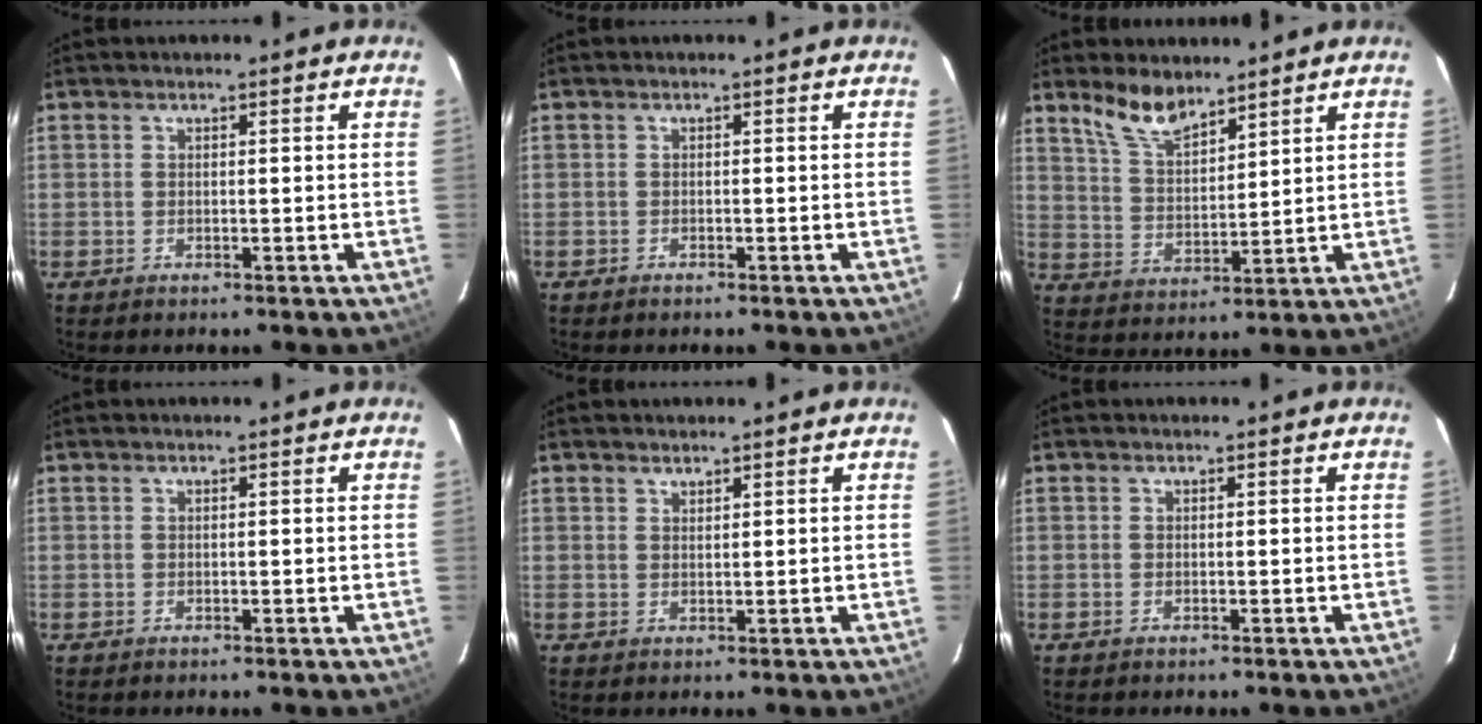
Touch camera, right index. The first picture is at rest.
{"total": 0.6, "force": [-0.5, 0.2, 0.0], "torque": [-0.001, 0.003, -0.010]}
{"total": 7.9, "force": [6.3, 2.6, 4.0], "torque": [-0.076, 0.006, 0.129]}
{"total": 0.0}
{"total": 1.0, "force": [0.9, 0.3, 0.2], "torque": [-0.004, 0.001, 0.018]}
{"total": 0.0}